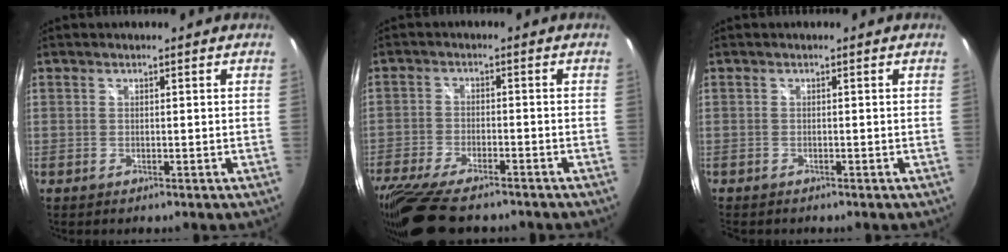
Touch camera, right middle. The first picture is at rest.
{"total": 16.5, "force": [-13.3, 4.6, 8.6], "torque": [-0.193, -0.050, -0.225]}
{"total": 1.0, "force": [-0.9, 0.3, 0.2], "torque": [-0.008, -0.004, -0.015]}